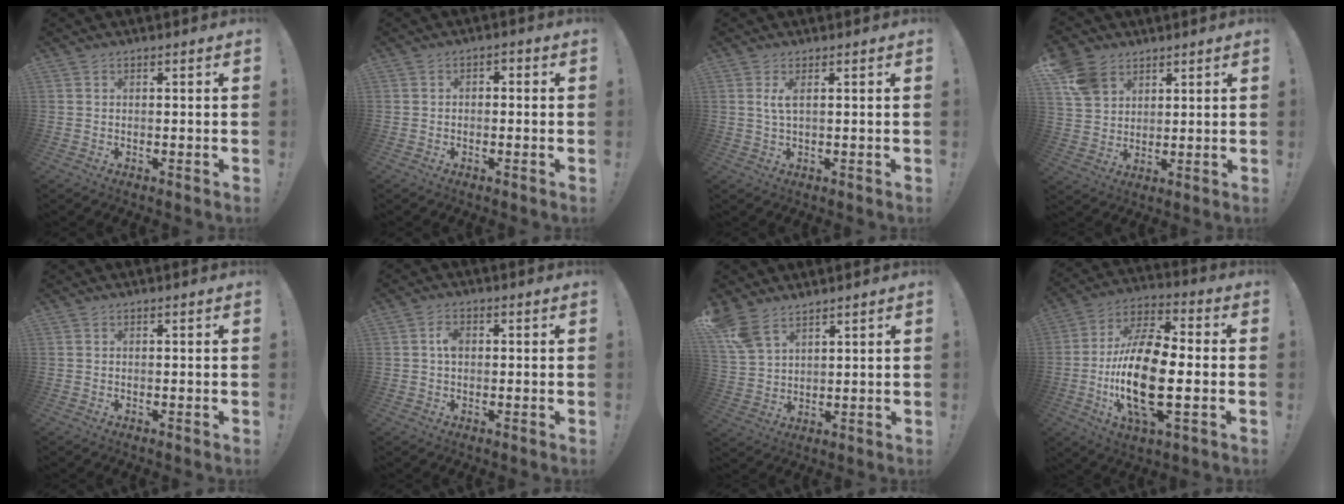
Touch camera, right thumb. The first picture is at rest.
{"total": 2.2, "force": [-1.6, 1.3, 0.8], "torque": [-0.011, 0.011, -0.029]}
{"total": 3.1, "force": [0.9, 0.8, 2.9], "torque": [-0.052, 0.000, 0.014]}
{"total": 9.4, "force": [5.5, 6.9, 3.4], "torque": [-0.058, -0.022, 0.113]}
{"total": 0.0}
{"total": 3.4, "force": [0.3, 2.3, 2.5], "torque": [-0.035, 0.004, 0.002]}
{"total": 8.2, "force": [6.1, 4.2, 3.5], "torque": [-0.071, -0.028, 0.125]}
{"total": 21.6, "force": [-3.5, 9.8, 19.0], "torque": [-0.372, 0.006, -0.060]}